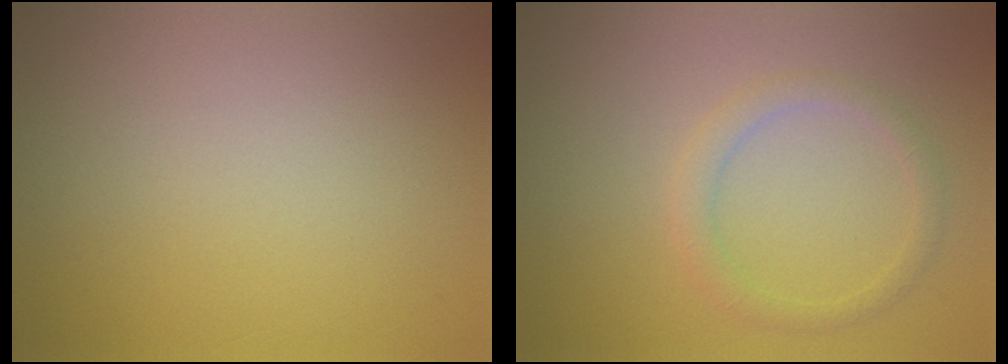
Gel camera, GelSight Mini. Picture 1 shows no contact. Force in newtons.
{"total": 1.7, "press": 1.7, "slide": 0.1}